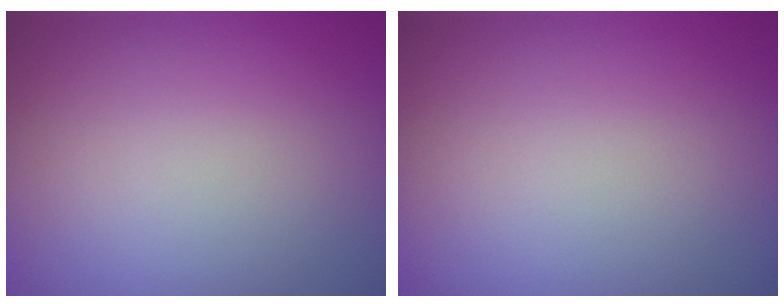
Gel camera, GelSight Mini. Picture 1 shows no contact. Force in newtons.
{"total": 0.0}